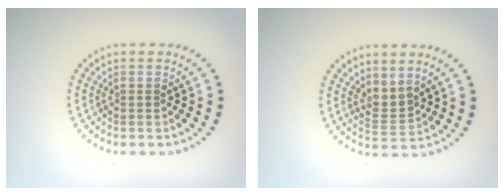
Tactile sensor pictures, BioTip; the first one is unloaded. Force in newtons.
{"total": 1.8, "press": 1.3, "slide": 1.3}